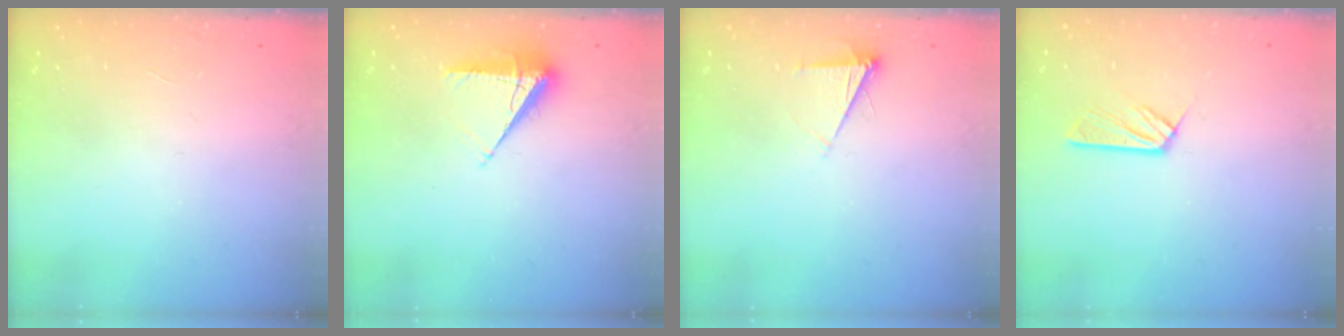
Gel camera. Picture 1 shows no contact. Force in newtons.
{"total": 8.1, "press": 8.0, "slide": 1.2}
{"total": 5.4, "press": 5.4, "slide": 0.7}
{"total": 5.3, "press": 5.3, "slide": 0.2}